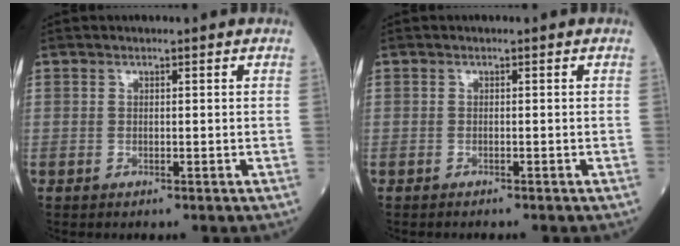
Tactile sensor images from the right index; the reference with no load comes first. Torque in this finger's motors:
{"motor_torque": [-0.13, -0.19, 0.04, 0.00]}